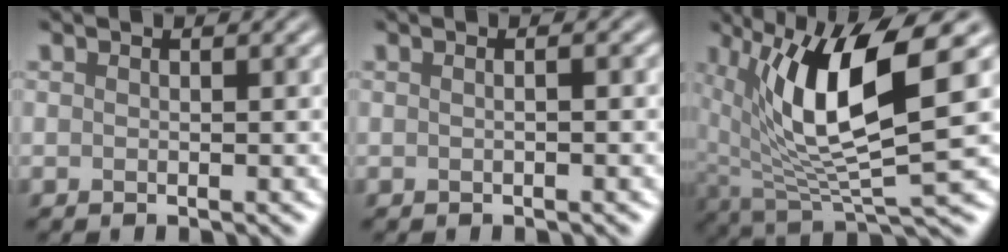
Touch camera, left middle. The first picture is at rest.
{"total": 0.9, "force": [0.1, 0.3, 0.9], "torque": [-0.014, 0.000, -0.007]}
{"total": 11.1, "force": [3.1, 3.2, 10.2], "torque": [-0.184, -0.003, 0.062]}